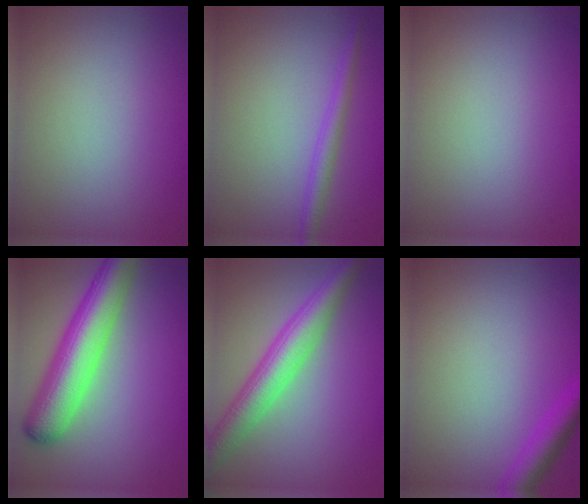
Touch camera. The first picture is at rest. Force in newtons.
{"total": 1.9, "press": 1.9, "slide": 0.0}
{"total": 0.0}
{"total": 7.9, "press": 7.9, "slide": 0.4}
{"total": 5.9, "press": 5.9, "slide": 0.2}
{"total": 2.8, "press": 2.8, "slide": 0.2}